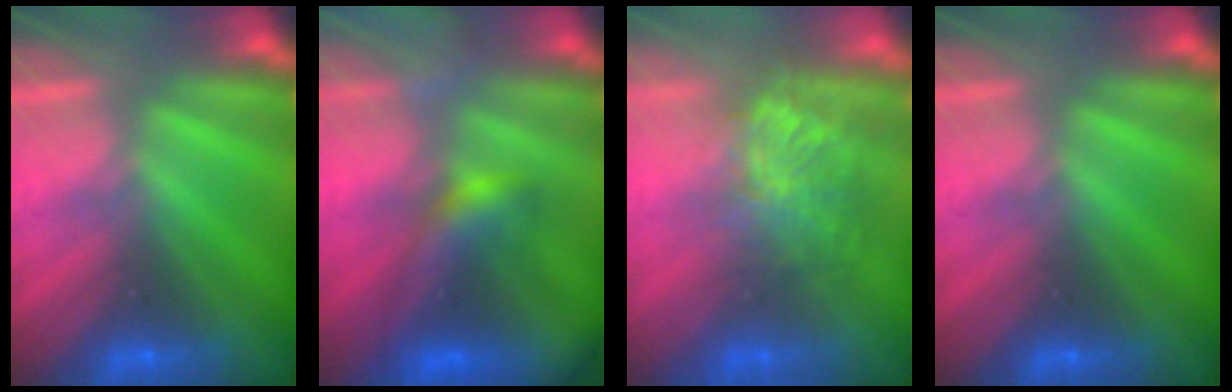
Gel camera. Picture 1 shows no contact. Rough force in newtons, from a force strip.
{"total": 8.5}
{"total": 3.4}
{"total": 0.0}